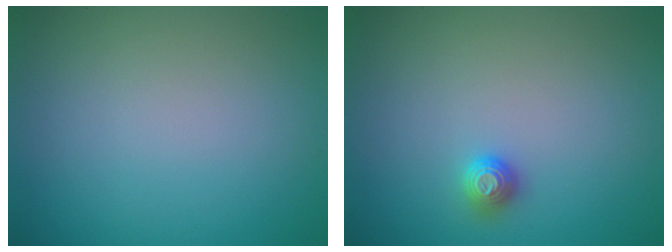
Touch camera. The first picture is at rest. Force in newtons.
{"total": 1.0, "press": 1.0, "slide": 0.3}